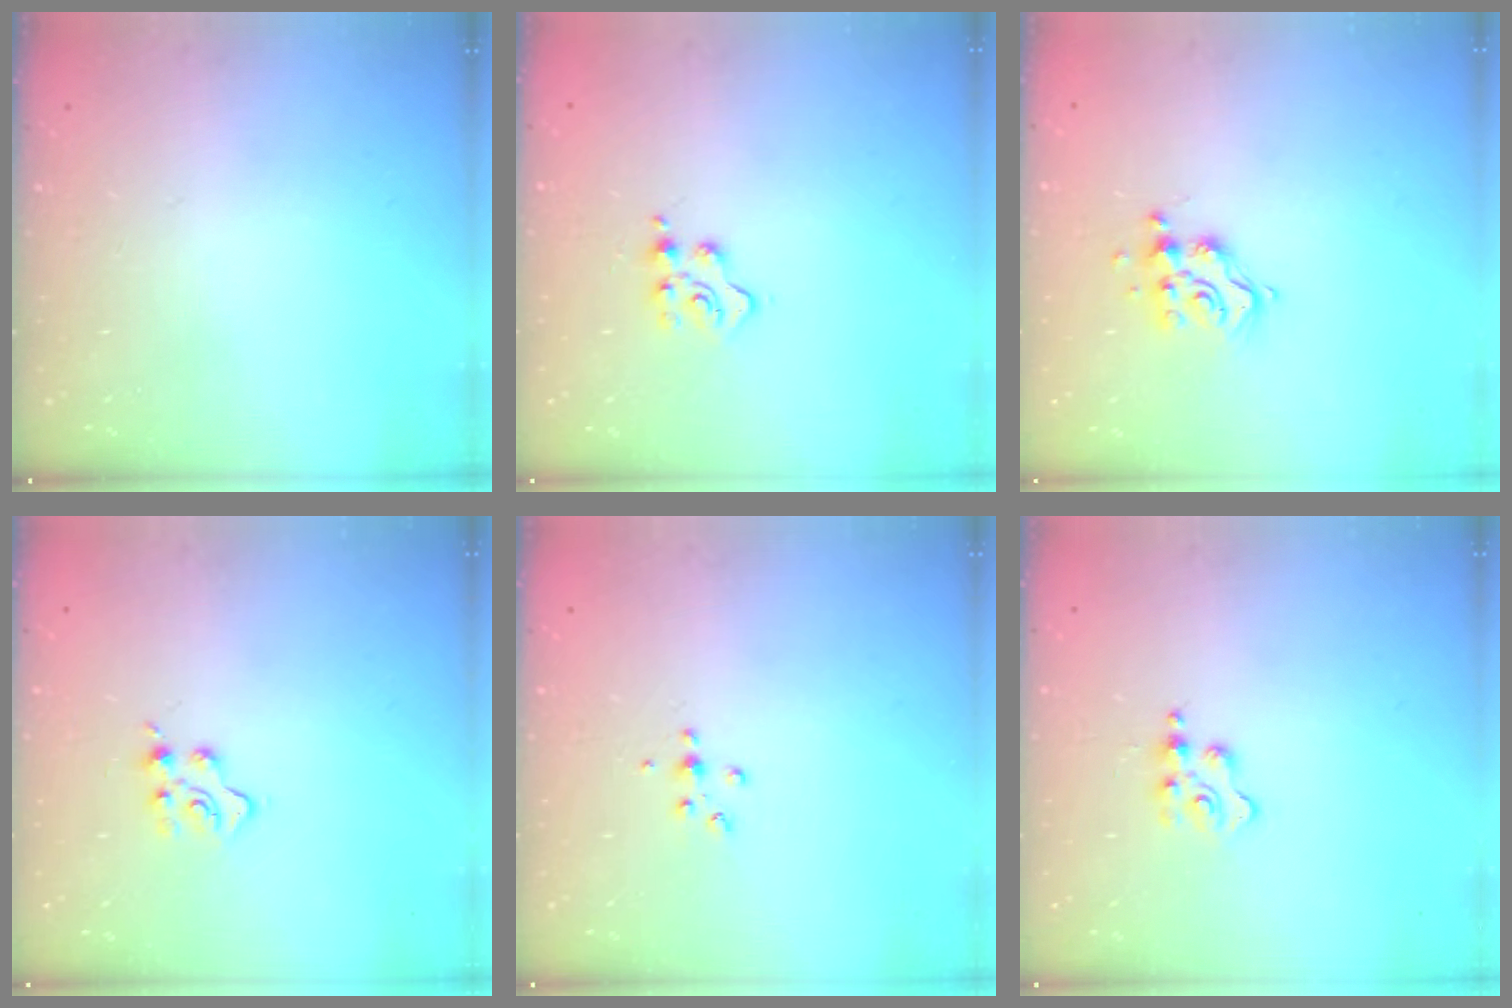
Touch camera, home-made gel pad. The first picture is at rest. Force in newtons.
{"total": 4.7, "press": 4.7, "slide": 0.5}
{"total": 9.2, "press": 9.2, "slide": 0.8}
{"total": 4.8, "press": 4.8, "slide": 0.4}
{"total": 3.0, "press": 3.0, "slide": 0.5}
{"total": 3.4, "press": 3.4, "slide": 0.3}